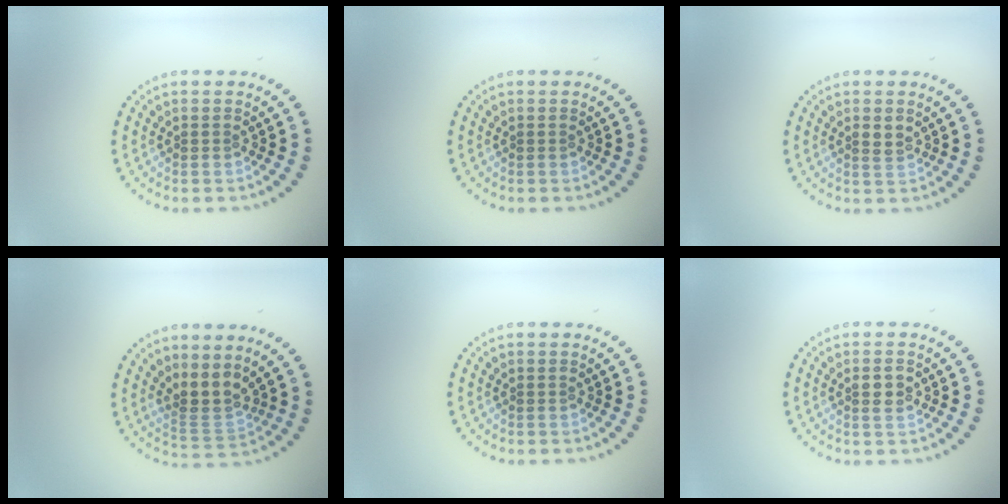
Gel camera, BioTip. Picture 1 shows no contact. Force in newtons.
{"total": 0.0}
{"total": 1.2, "press": 1.2, "slide": 0.2}
{"total": 2.6, "press": 2.0, "slide": 1.7}
{"total": 0.0}
{"total": 1.7, "press": 1.6, "slide": 0.2}